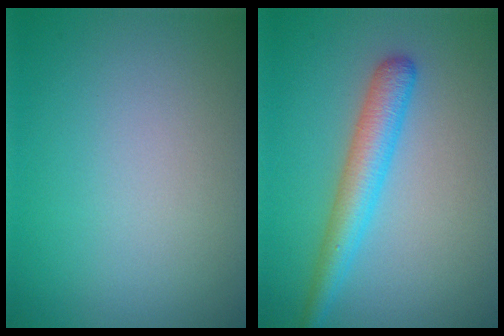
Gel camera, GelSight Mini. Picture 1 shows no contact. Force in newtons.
{"total": 3.7, "press": 3.7, "slide": 0.1}